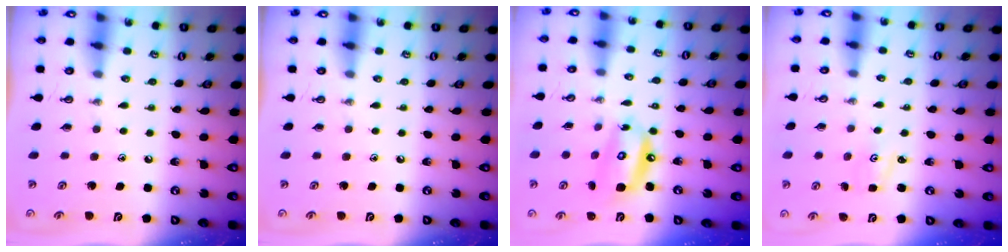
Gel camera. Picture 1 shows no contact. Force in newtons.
{"total": 0.0}
{"total": 12.2, "press": 12.1, "slide": 1.6}
{"total": 1.3, "press": 1.2, "slide": 0.2}